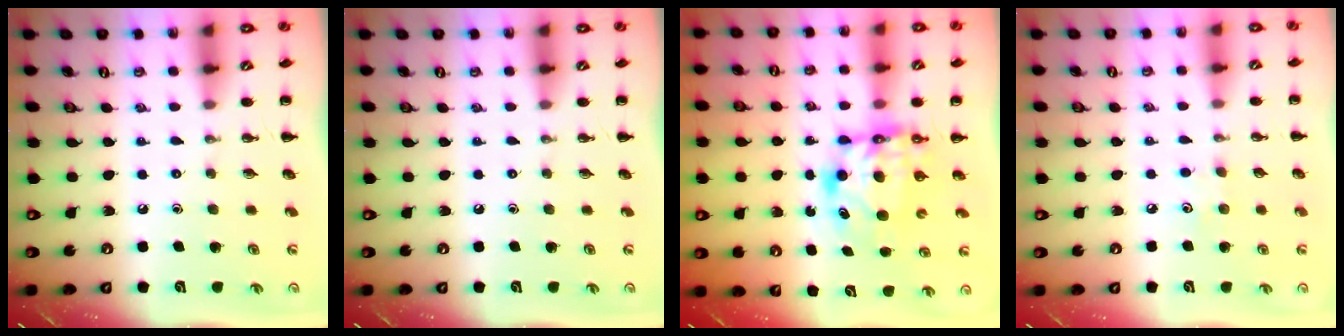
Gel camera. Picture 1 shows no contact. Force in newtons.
{"total": 0.0}
{"total": 6.8, "press": 6.7, "slide": 1.3}
{"total": 5.1, "press": 4.8, "slide": 1.7}